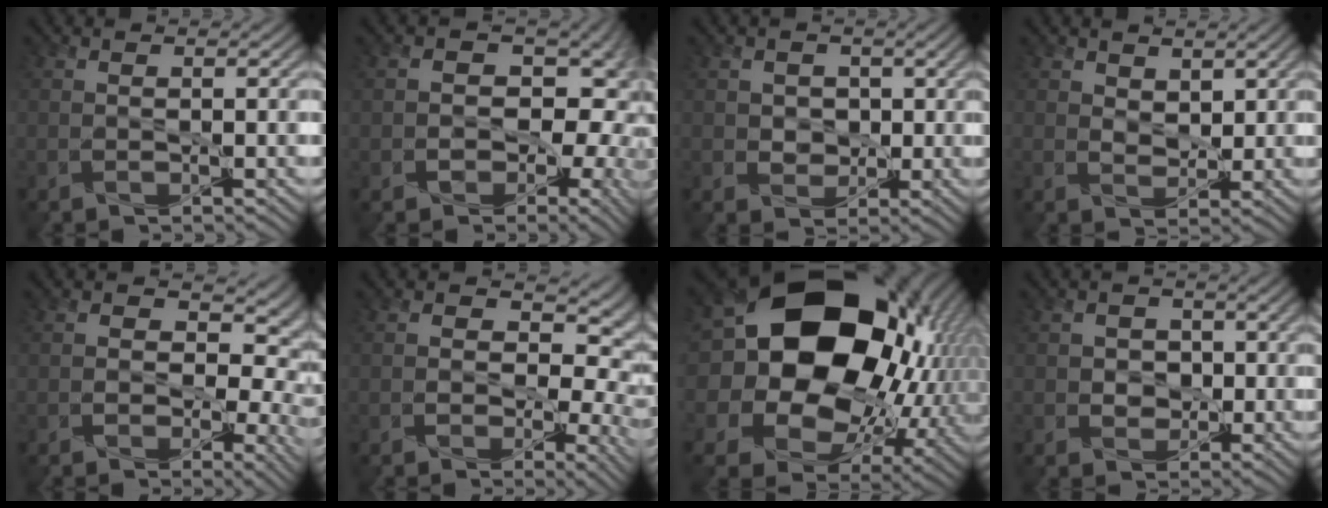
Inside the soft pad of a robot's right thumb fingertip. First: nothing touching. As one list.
[{"total": 12.2, "force": [-1.0, 9.5, 7.6], "torque": [-0.110, -0.004, -0.019]}, {"total": 3.7, "force": [0.3, 3.3, 1.7], "torque": [-0.052, -0.003, 0.004]}, {"total": 3.0, "force": [1.5, 2.0, 1.8], "torque": [-0.047, -0.007, 0.019]}, {"total": 8.0, "force": [-0.6, 6.0, 5.4], "torque": [-0.066, -0.005, -0.008]}, {"total": 9.0, "force": [-0.7, 6.7, 5.9], "torque": [-0.072, -0.006, -0.014]}, {"total": 23.0, "force": [4.0, 18.0, 13.7], "torque": [-0.331, -0.013, 0.097]}, {"total": 3.4, "force": [-0.1, 3.1, 1.4], "torque": [-0.033, 0.003, -0.009]}]